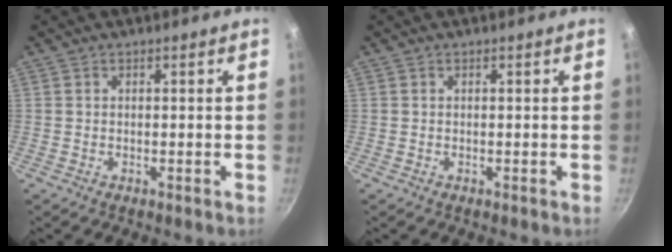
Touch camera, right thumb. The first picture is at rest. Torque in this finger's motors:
{"motor_torque": [0.12, 0.14, -0.08, 0.06, 0.00]}